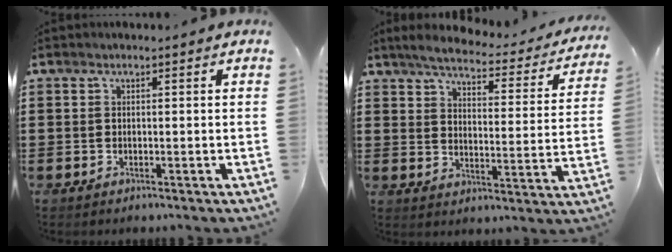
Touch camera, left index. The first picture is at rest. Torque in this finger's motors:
{"motor_torque": [1.40, -0.73, 0.19, 0.07]}